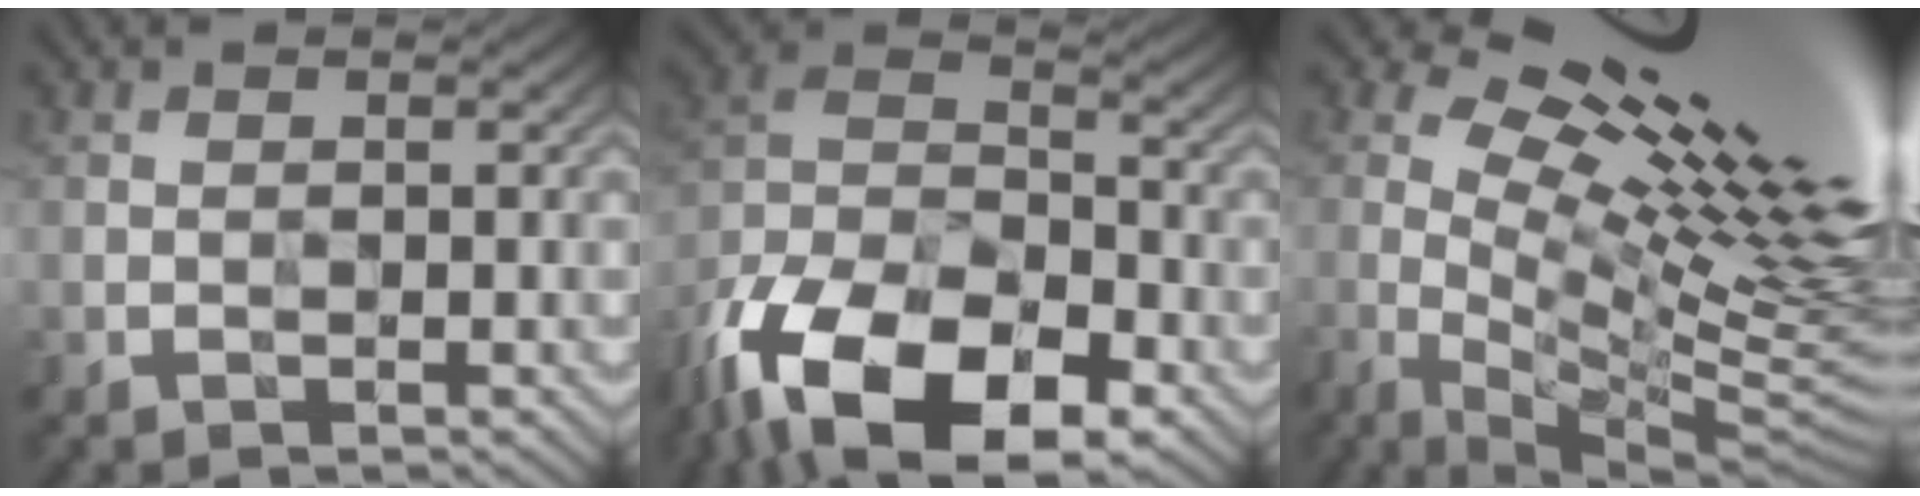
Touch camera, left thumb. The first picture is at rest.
{"total": 19.2, "force": [-12.0, 9.6, 11.5], "torque": [-0.263, -0.045, -0.201]}
{"total": 19.9, "force": [6.8, 4.2, 18.2], "torque": [-0.280, 0.020, 0.115]}